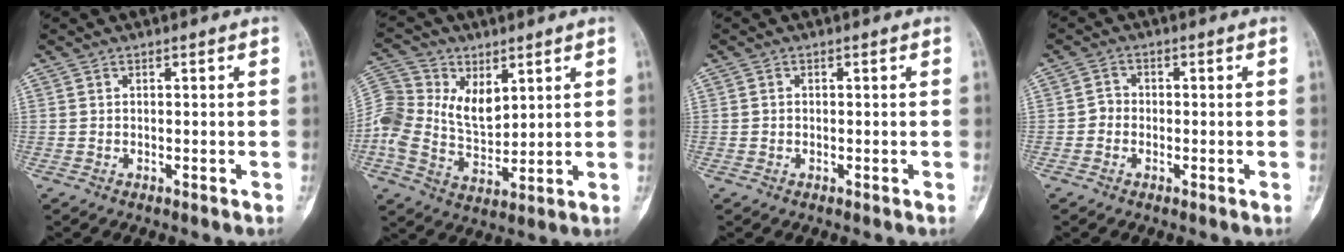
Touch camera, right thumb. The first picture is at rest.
{"total": 13.1, "force": [3.7, 9.6, 8.1], "torque": [-0.145, -0.006, 0.069]}
{"total": 0.7, "force": [0.0, 0.6, 0.2], "torque": [0.002, 0.003, -0.001]}
{"total": 2.3, "force": [-0.6, 2.1, 0.7], "torque": [0.004, 0.010, -0.018]}